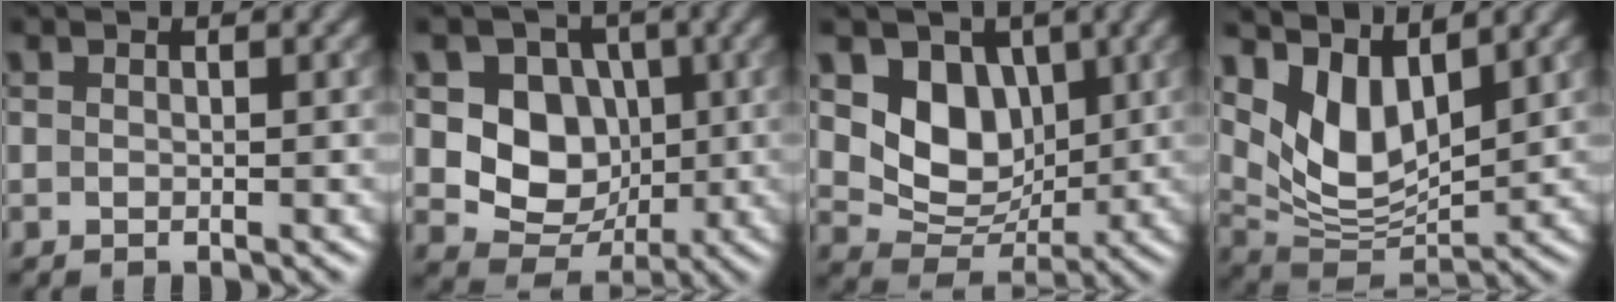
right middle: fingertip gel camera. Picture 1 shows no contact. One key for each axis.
{"total": 6.9, "fx": 0.8, "fy": 5.8, "fz": 3.8, "tx": -0.059, "ty": -0.007, "tz": 0.001}
{"total": 6.5, "fx": 1.8, "fy": 5.1, "fz": 3.7, "tx": -0.061, "ty": -0.013, "tz": 0.026}
{"total": 6.4, "fx": 3.6, "fy": 3.1, "fz": 4.2, "tx": -0.089, "ty": -0.017, "tz": 0.071}